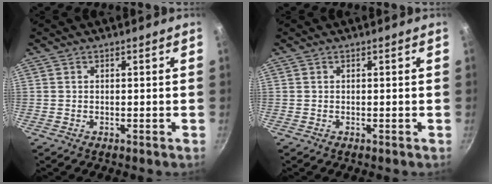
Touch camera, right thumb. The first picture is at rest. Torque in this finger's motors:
{"motor_torque": [0.02, 0.03, 0.04, 0.03, 0.04]}